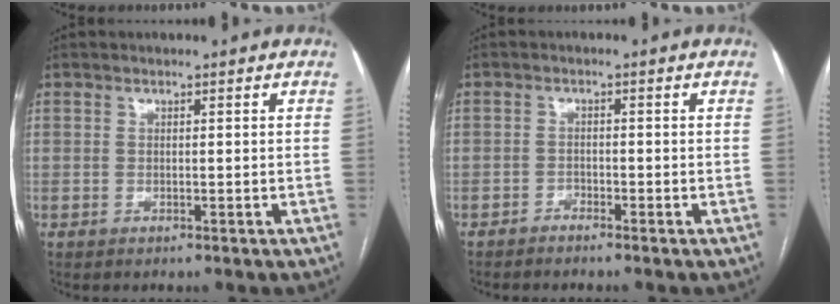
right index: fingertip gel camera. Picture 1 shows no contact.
{"total": 1.2, "force": [-1.1, 0.1, 0.1], "torque": [0.000, 0.000, -0.021]}